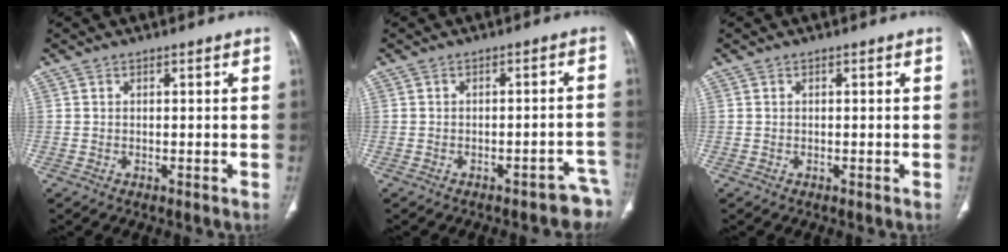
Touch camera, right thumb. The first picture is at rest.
{"total": 6.9, "force": [-5.4, 2.6, 3.4], "torque": [-0.017, 0.043, -0.062]}
{"total": 0.0}